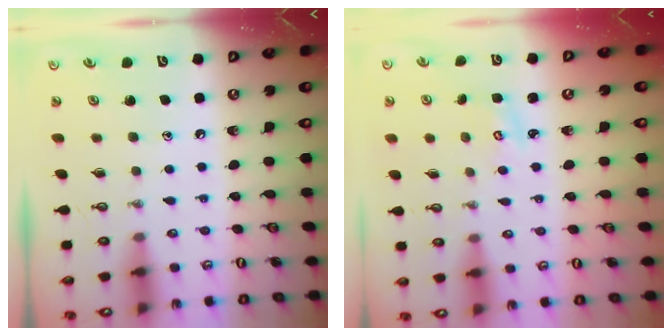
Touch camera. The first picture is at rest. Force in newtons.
{"total": 2.7, "press": 2.7, "slide": 0.3}